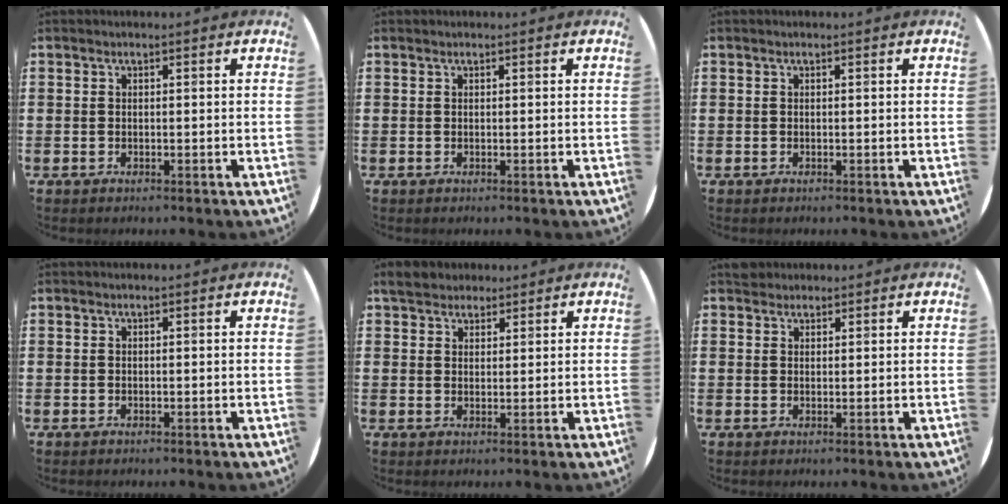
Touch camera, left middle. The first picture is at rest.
{"total": 0.0}
{"total": 0.0}
{"total": 0.0}
{"total": 3.4, "force": [3.1, 1.4, 0.6], "torque": [-0.012, -0.001, 0.058]}
{"total": 1.5, "force": [1.4, 0.6, 0.0], "torque": [0.006, 0.002, 0.026]}